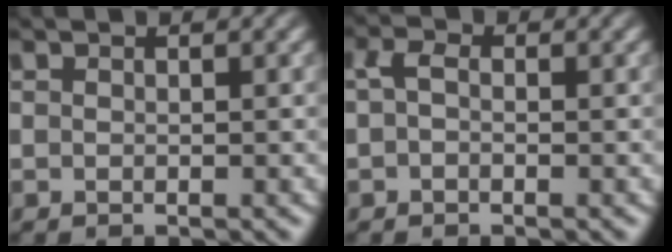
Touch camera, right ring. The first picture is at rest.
{"total": 1.2, "force": [0.0, 0.9, 0.9], "torque": [-0.024, 0.002, -0.001]}